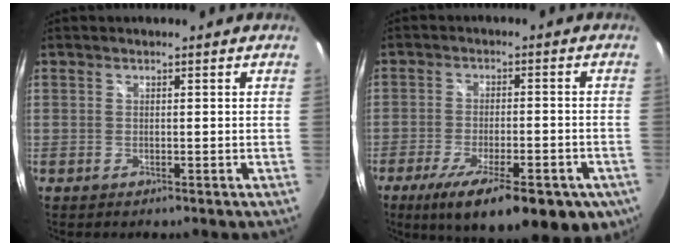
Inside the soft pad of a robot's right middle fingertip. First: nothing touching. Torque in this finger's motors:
{"motor_torque": [1.40, -0.74, 0.28, 0.10]}